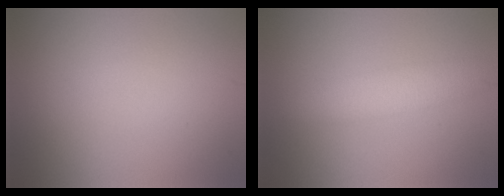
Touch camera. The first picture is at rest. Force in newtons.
{"total": 3.0, "press": 3.0, "slide": 0.1}